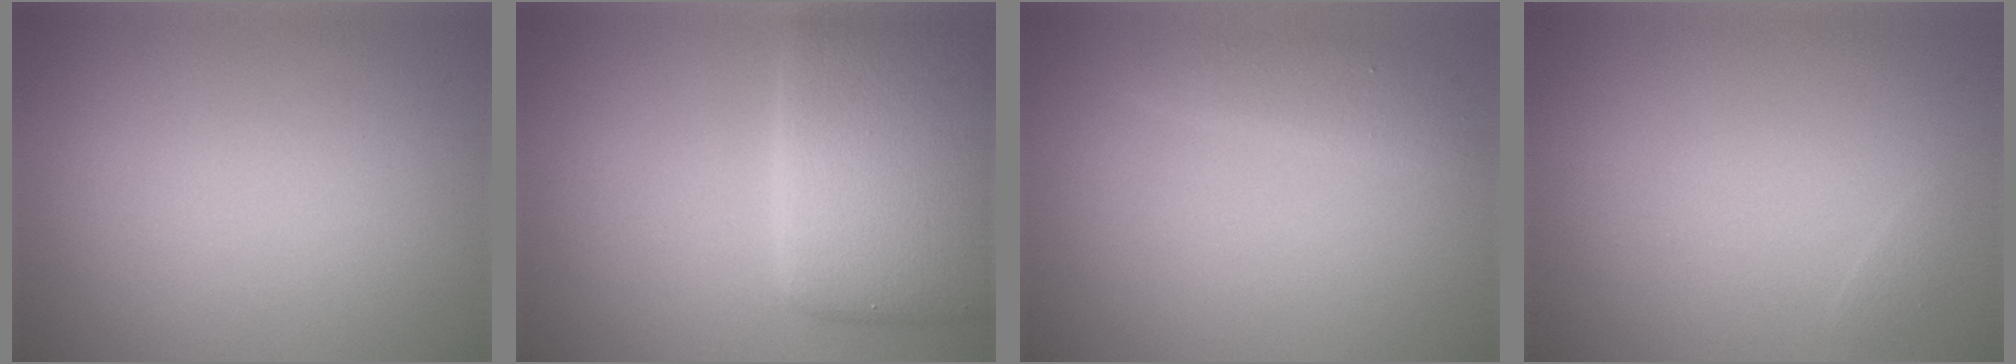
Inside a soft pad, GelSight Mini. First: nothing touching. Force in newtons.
{"total": 8.1, "press": 8.1, "slide": 0.2}
{"total": 1.7, "press": 1.7, "slide": 0.2}
{"total": 0.5, "press": 0.5, "slide": 0.1}